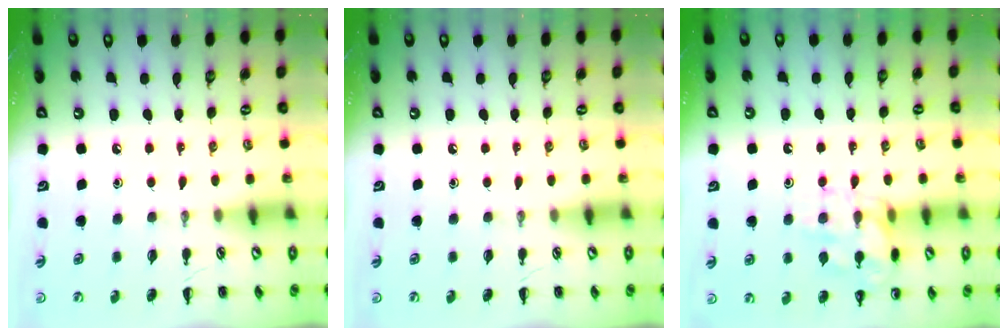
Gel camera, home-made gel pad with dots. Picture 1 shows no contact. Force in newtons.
{"total": 0.0}
{"total": 13.6, "press": 13.5, "slide": 1.1}